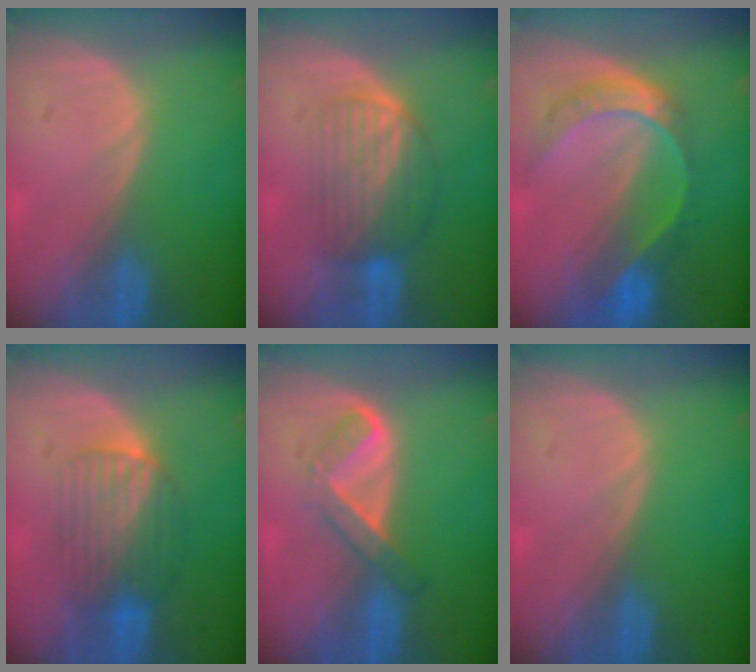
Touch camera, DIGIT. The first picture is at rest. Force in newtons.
{"total": 6.5, "press": 6.3, "slide": 1.6}
{"total": 7.7, "press": 6.4, "slide": 4.3}
{"total": 6.5, "press": 6.4, "slide": 1.0}
{"total": 5.2, "press": 4.4, "slide": 2.9}
{"total": 0.0}